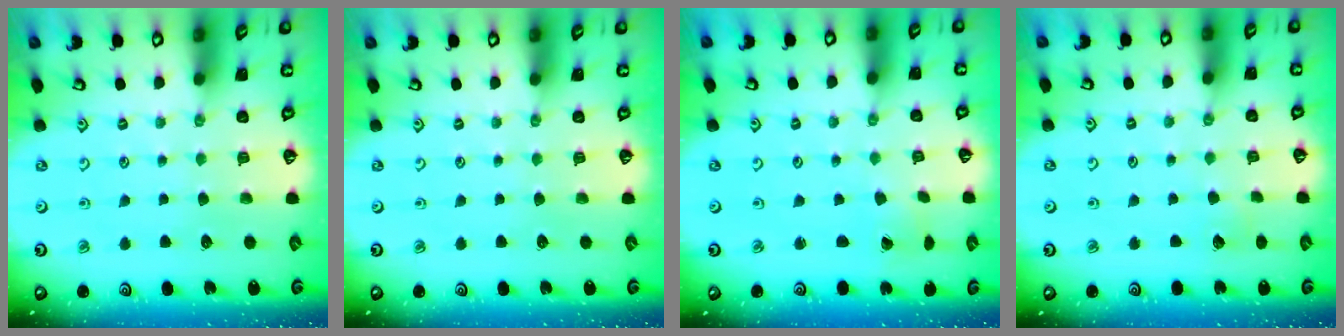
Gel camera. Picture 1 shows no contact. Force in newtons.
{"total": 0.0}
{"total": 1.7, "press": 1.7, "slide": 0.1}
{"total": 2.4, "press": 2.4, "slide": 0.2}